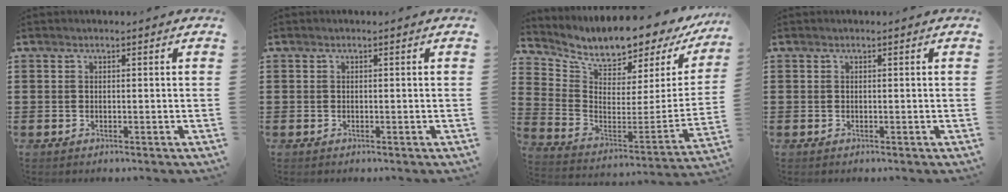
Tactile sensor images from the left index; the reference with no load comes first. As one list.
[{"total": 0.0}, {"total": 7.0, "force": [6.6, 1.3, 2.2], "torque": [-0.067, -0.072, 0.107]}, {"total": 0.0}]